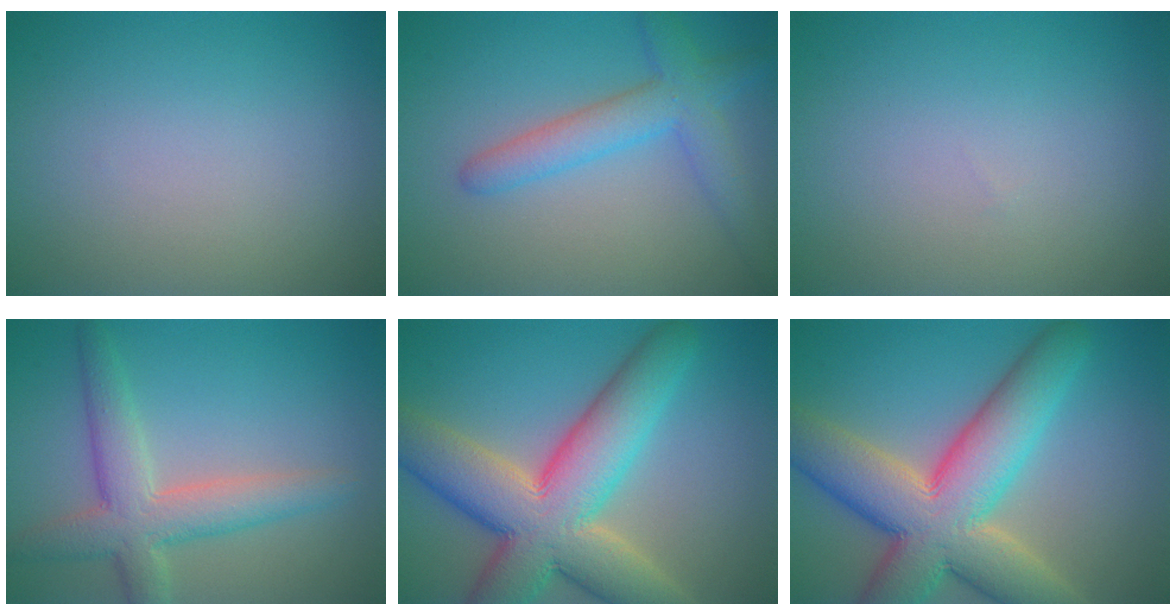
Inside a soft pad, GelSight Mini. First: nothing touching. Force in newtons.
{"total": 4.3, "press": 4.3, "slide": 0.3}
{"total": 0.0}
{"total": 5.2, "press": 5.2, "slide": 0.3}
{"total": 11.8, "press": 11.8, "slide": 0.9}
{"total": 11.8, "press": 11.8, "slide": 0.9}